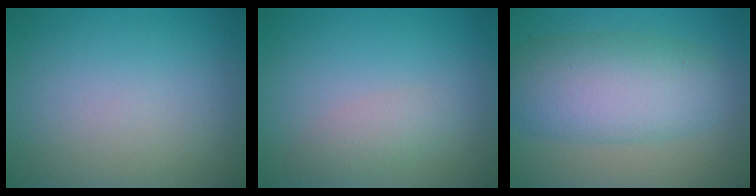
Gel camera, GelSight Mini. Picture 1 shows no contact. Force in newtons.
{"total": 1.8, "press": 1.8, "slide": 0.1}
{"total": 7.5, "press": 7.5, "slide": 0.1}